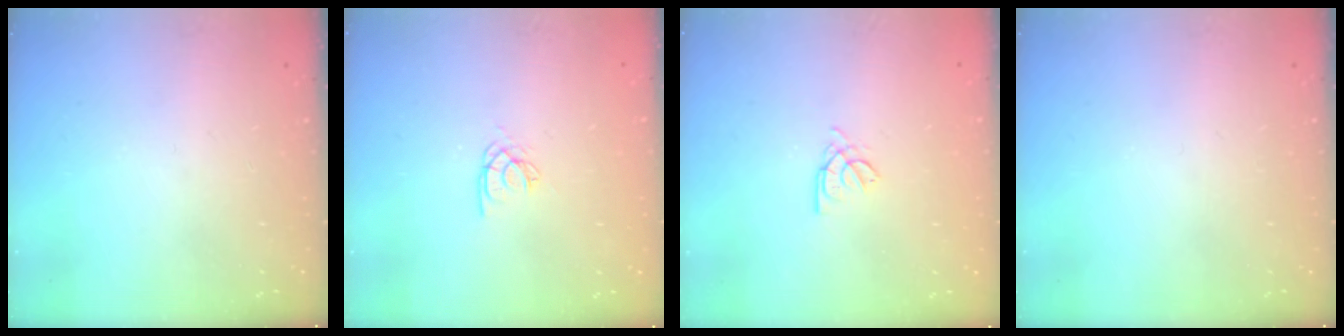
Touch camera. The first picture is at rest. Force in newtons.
{"total": 2.6, "press": 2.6, "slide": 0.1}
{"total": 2.2, "press": 2.2, "slide": 0.6}
{"total": 0.0}